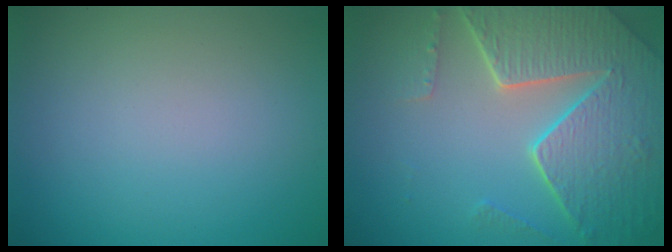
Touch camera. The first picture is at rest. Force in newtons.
{"total": 7.8, "press": 5.7, "slide": 5.4}